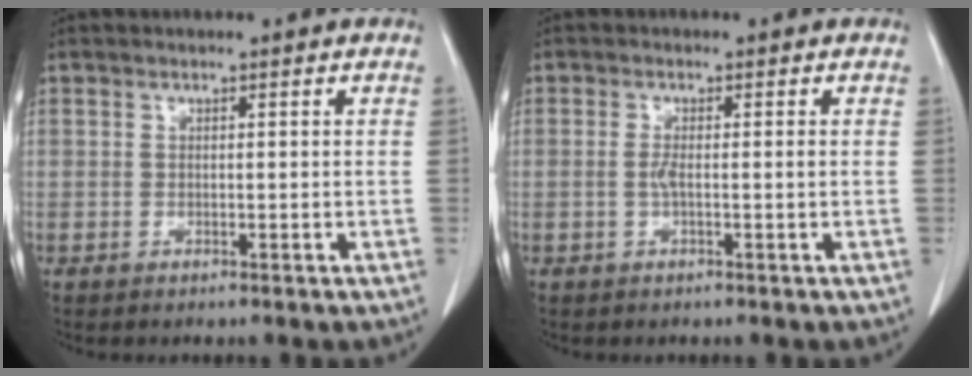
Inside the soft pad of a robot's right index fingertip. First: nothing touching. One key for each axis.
{"total": 1.6, "fx": -0.1, "fy": 0.1, "fz": 1.6, "tx": -0.028, "ty": 0.002, "tz": -0.001}